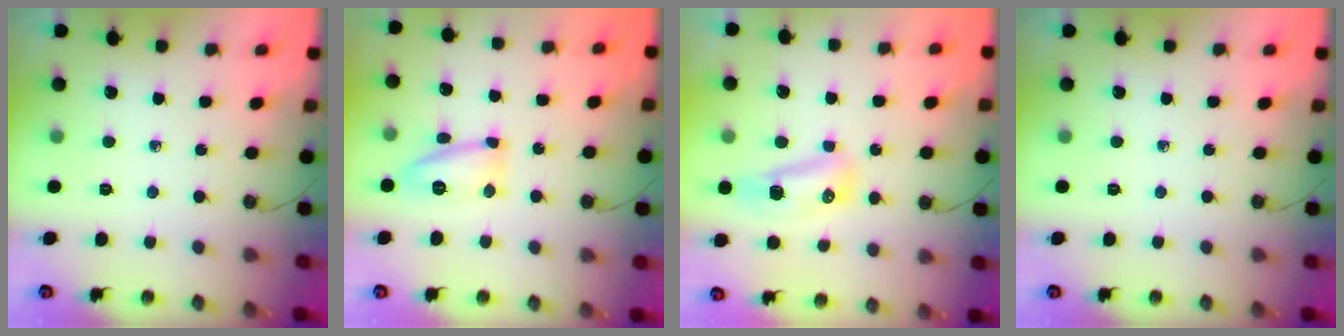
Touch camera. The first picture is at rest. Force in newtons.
{"total": 12.1, "press": 12.1, "slide": 0.8}
{"total": 8.2, "press": 8.1, "slide": 1.2}
{"total": 0.0}